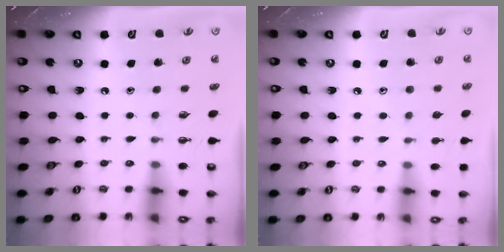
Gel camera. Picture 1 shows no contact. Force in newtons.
{"total": 4.6, "press": 4.5, "slide": 0.6}